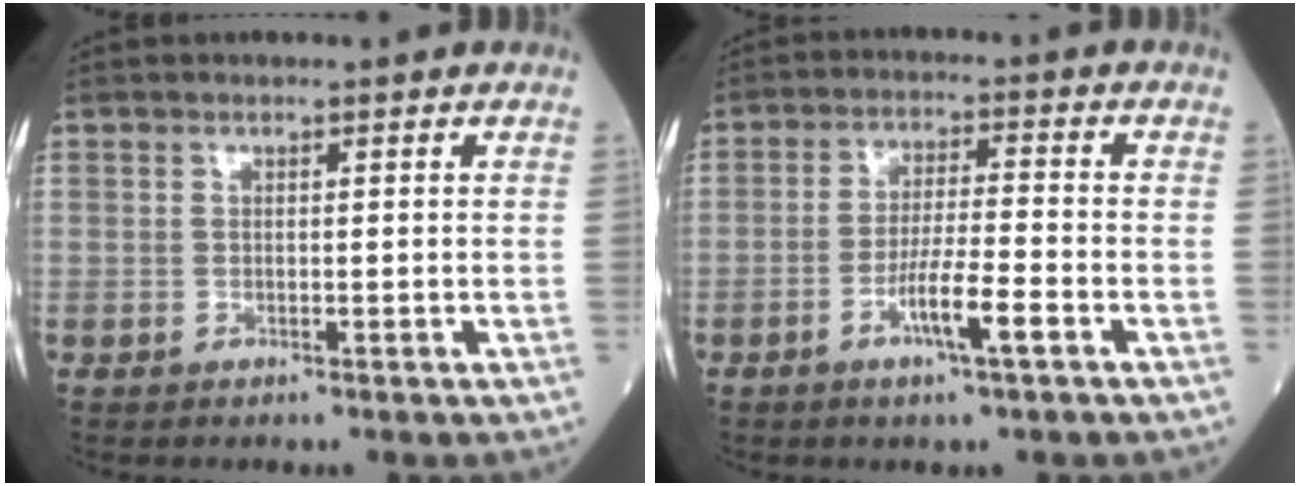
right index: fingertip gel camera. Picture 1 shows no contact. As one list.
[{"total": 6.8, "force": [-3.1, 0.2, 6.1], "torque": [-0.111, -0.004, -0.058]}]